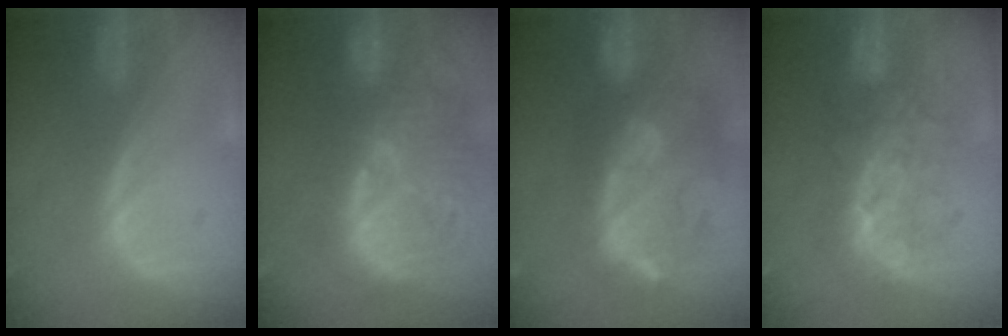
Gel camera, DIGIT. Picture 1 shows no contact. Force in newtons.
{"total": 13.6, "press": 12.6, "slide": 5.2}
{"total": 11.3, "press": 10.5, "slide": 4.4}
{"total": 7.7, "press": 7.6, "slide": 1.4}